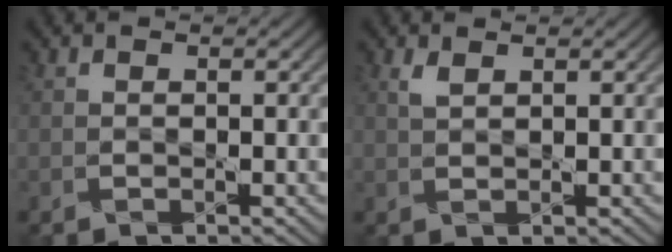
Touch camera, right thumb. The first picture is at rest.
{"total": 1.4, "force": [1.1, 0.3, 0.9], "torque": [-0.028, 0.005, 0.023]}